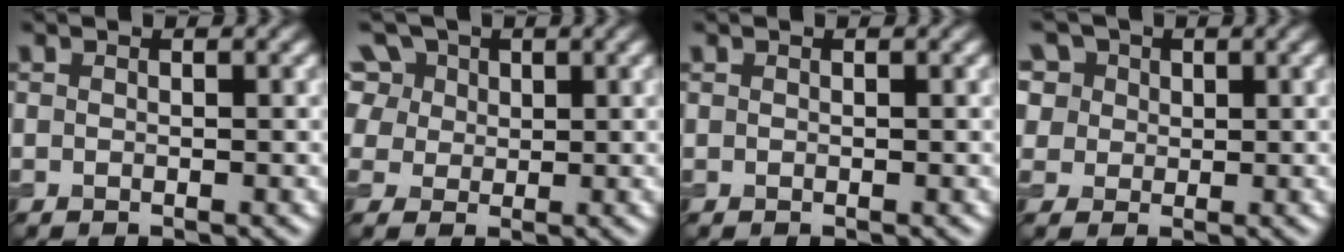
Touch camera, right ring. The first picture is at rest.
{"total": 10.5, "force": [5.2, 7.6, 5.0], "torque": [-0.114, 0.035, 0.069]}
{"total": 0.0}
{"total": 8.7, "force": [4.6, 6.4, 3.7], "torque": [-0.083, 0.024, 0.052]}